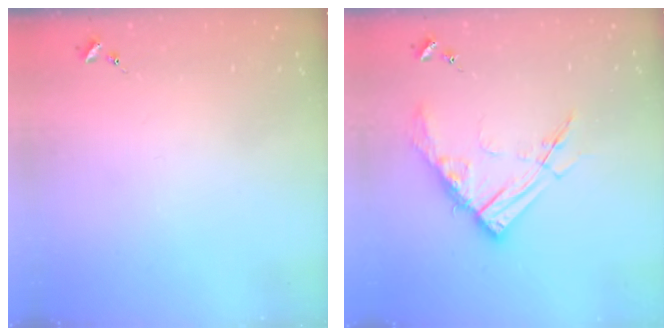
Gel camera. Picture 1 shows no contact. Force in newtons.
{"total": 14.1, "press": 14.0, "slide": 1.5}